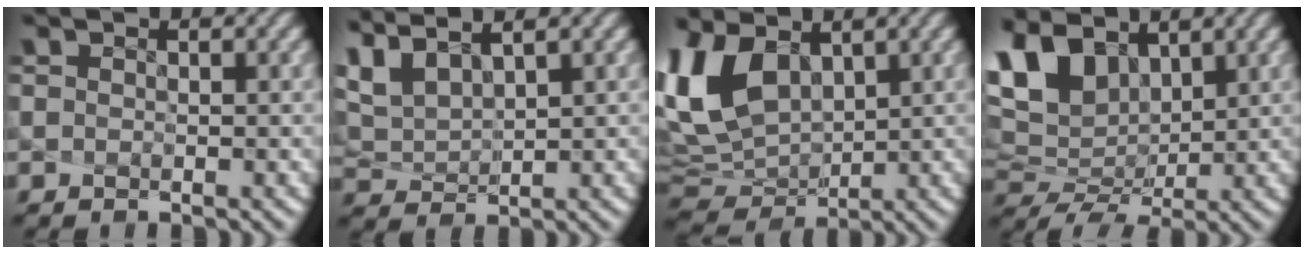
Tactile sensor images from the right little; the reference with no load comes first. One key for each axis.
{"total": 4.0, "fx": 2.8, "fy": 1.1, "fz": 2.6, "tx": -0.075, "ty": 0.005, "tz": 0.070}
{"total": 9.2, "fx": 2.6, "fy": 5.5, "fz": 6.9, "tx": -0.177, "ty": 0.003, "tz": 0.056}
{"total": 8.0, "fx": 3.9, "fy": 4.2, "fz": 5.5, "tx": -0.138, "ty": 0.004, "tz": 0.083}